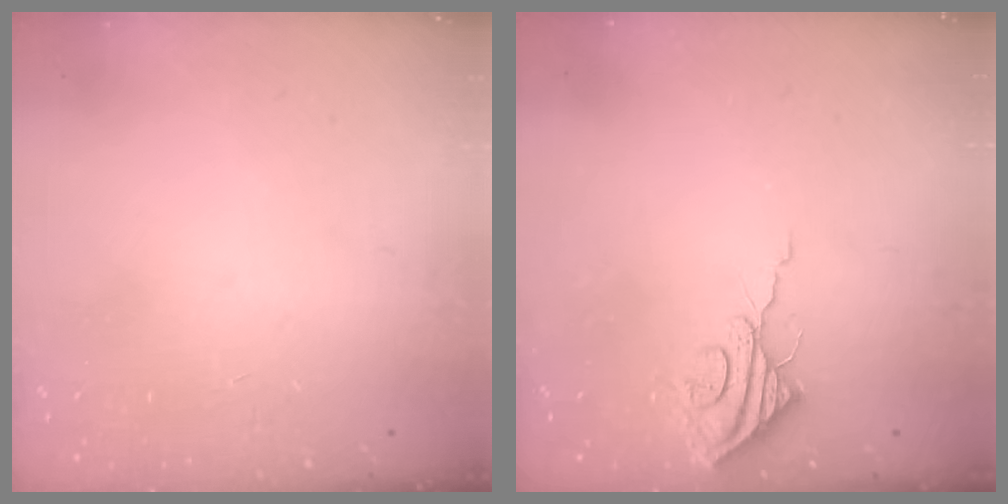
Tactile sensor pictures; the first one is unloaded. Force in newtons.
{"total": 8.7, "press": 8.7, "slide": 0.6}